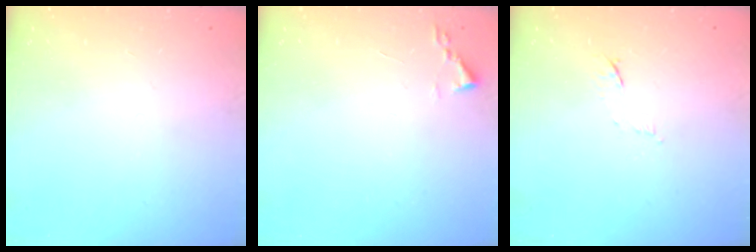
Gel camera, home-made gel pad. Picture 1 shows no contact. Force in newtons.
{"total": 1.9, "press": 1.8, "slide": 0.3}
{"total": 6.2, "press": 6.2, "slide": 0.9}